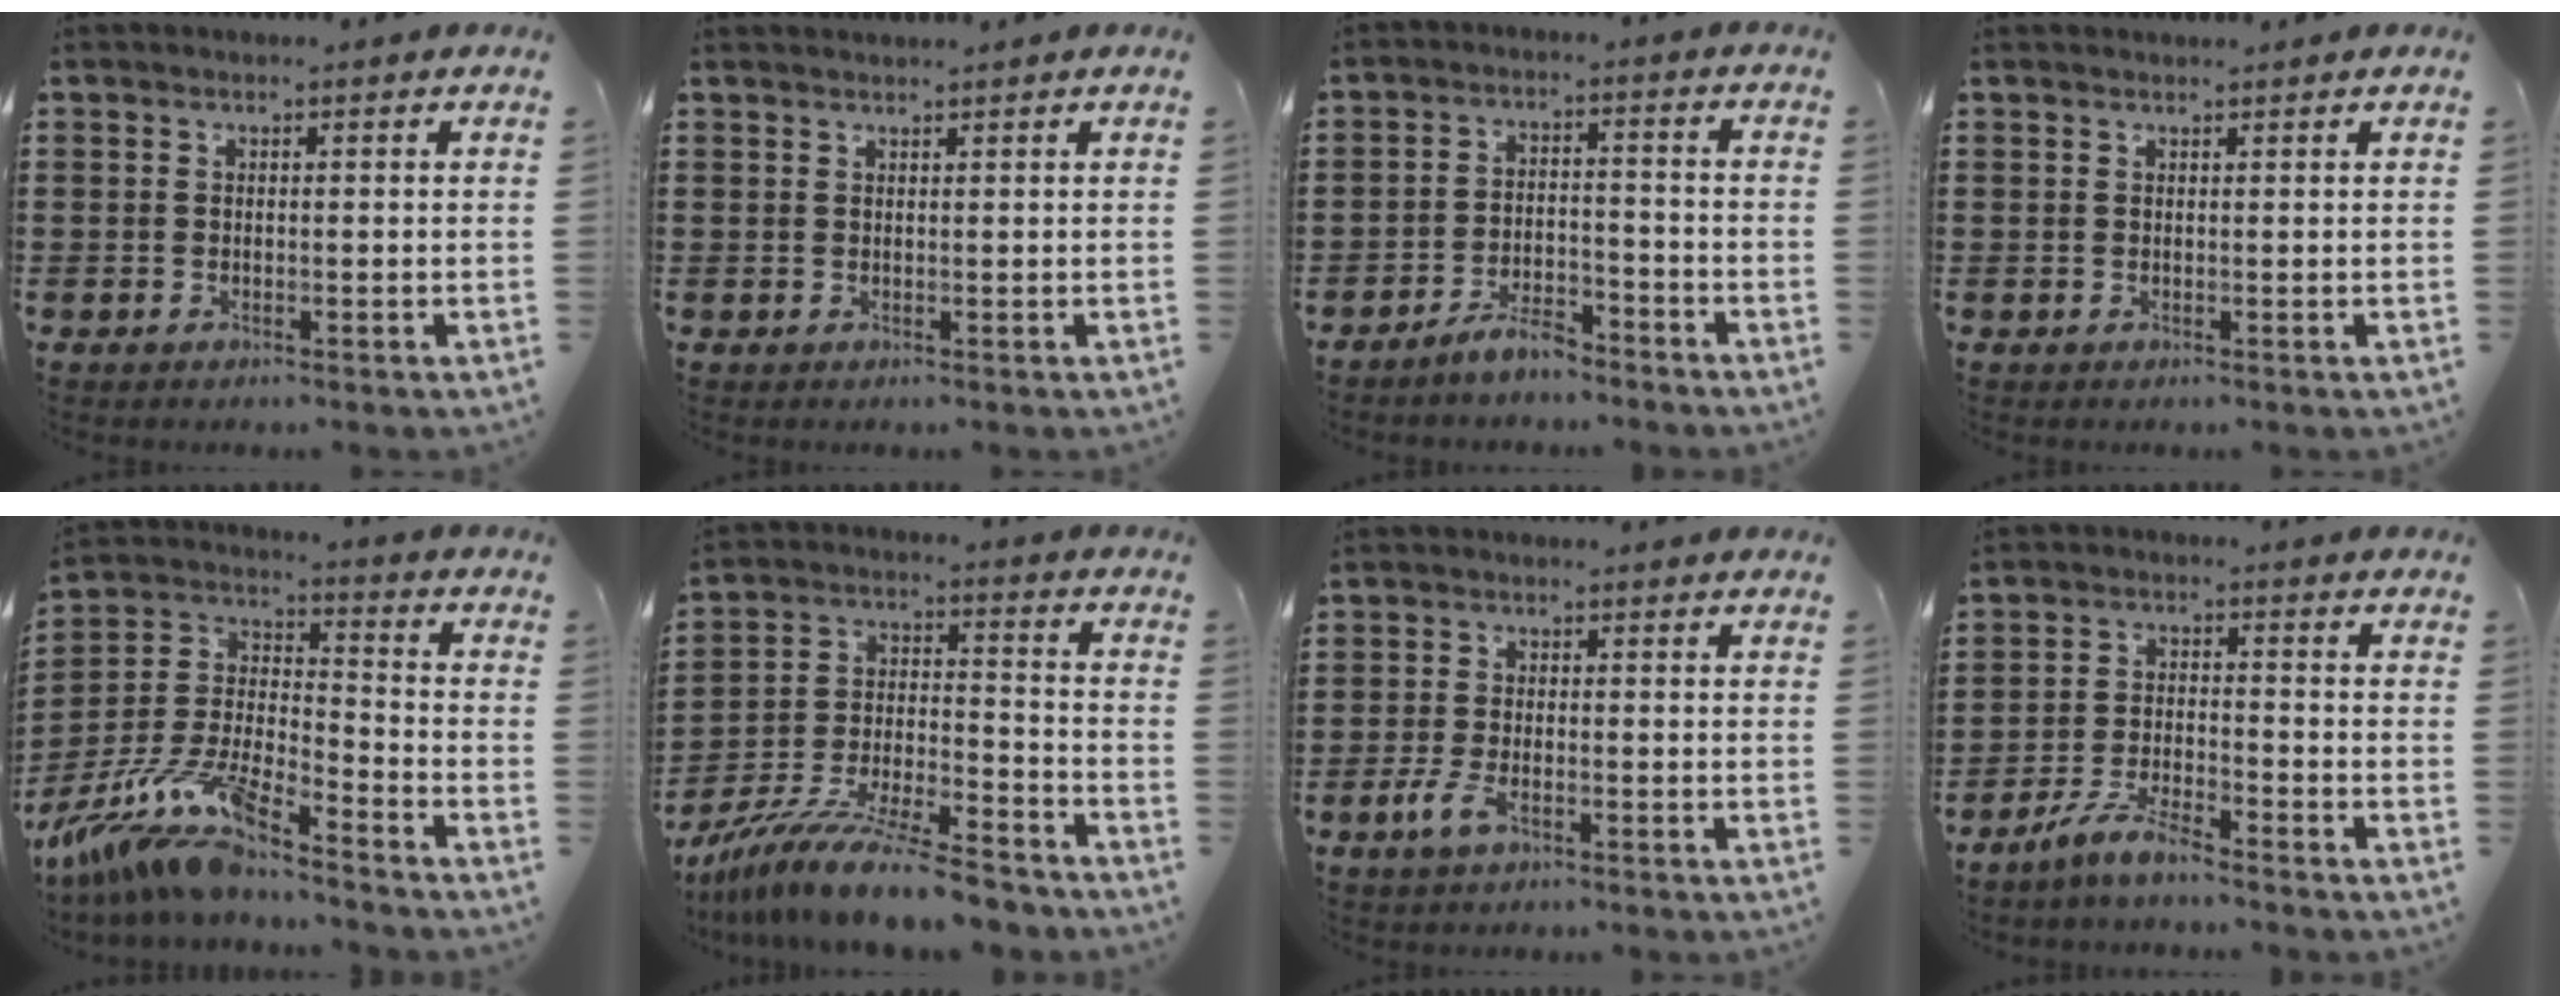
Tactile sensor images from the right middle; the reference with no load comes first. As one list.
[{"total": 0.9, "force": [0.9, -0.1, 0.1], "torque": [-0.003, -0.002, 0.017]}, {"total": 5.0, "force": [-4.6, 1.1, 1.6], "torque": [-0.032, 0.009, -0.091]}, {"total": 0.5, "force": [0.5, 0.0, 0.0], "torque": [-0.002, 0.000, 0.011]}, {"total": 12.0, "force": [-10.3, 1.2, 6.0], "torque": [-0.140, 0.001, -0.211]}, {"total": 12.6, "force": [-11.1, 1.1, 5.8], "torque": [-0.097, 0.027, -0.212]}, {"total": 3.9, "force": [-2.0, 1.8, 2.9], "torque": [-0.077, -0.006, -0.045]}, {"total": 5.4, "force": [-4.7, 0.5, 2.6], "torque": [-0.063, -0.005, -0.094]}]